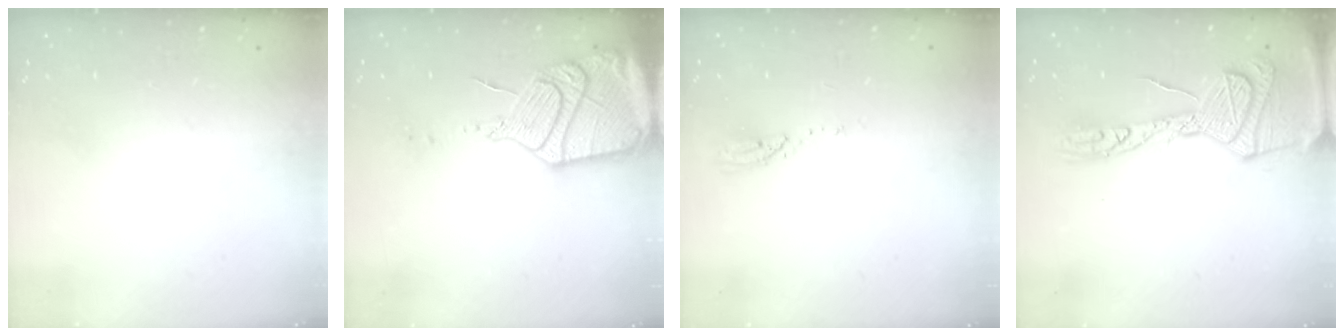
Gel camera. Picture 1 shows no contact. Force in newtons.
{"total": 19.2, "press": 18.4, "slide": 5.2}
{"total": 3.0, "press": 2.9, "slide": 0.3}
{"total": 19.1, "press": 19.0, "slide": 1.7}